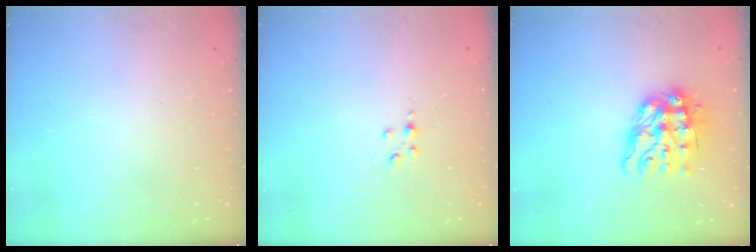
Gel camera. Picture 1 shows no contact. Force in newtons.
{"total": 2.7, "press": 2.7, "slide": 0.4}
{"total": 13.2, "press": 13.2, "slide": 1.4}